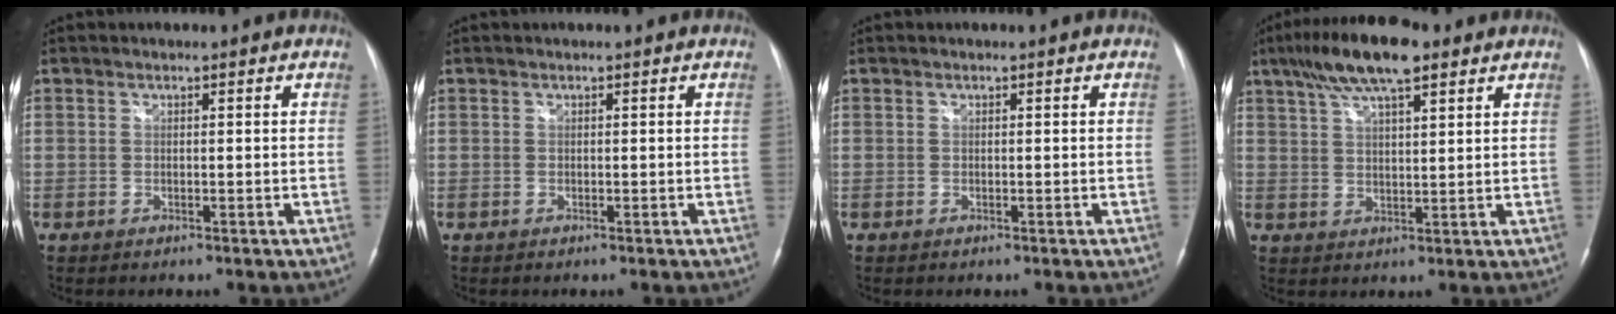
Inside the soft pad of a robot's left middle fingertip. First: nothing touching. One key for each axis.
{"total": 0.0}
{"total": 0.0}
{"total": 11.5, "fx": 7.5, "fy": 2.7, "fz": 8.3, "tx": -0.154, "ty": 0.024, "tz": 0.129}